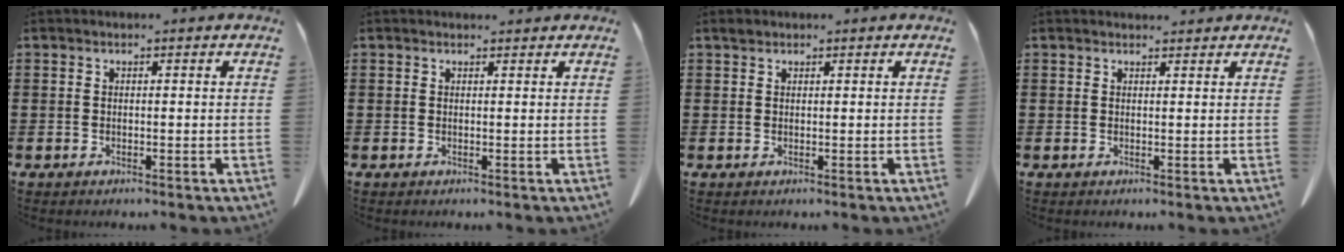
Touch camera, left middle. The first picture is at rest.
{"total": 0.6, "force": [0.6, 0.2, 0.2], "torque": [-0.005, 0.001, 0.012]}
{"total": 0.7, "force": [0.6, 0.4, 0.1], "torque": [-0.005, 0.002, 0.012]}
{"total": 1.1, "force": [1.1, 0.3, 0.1], "torque": [-0.005, 0.001, 0.021]}